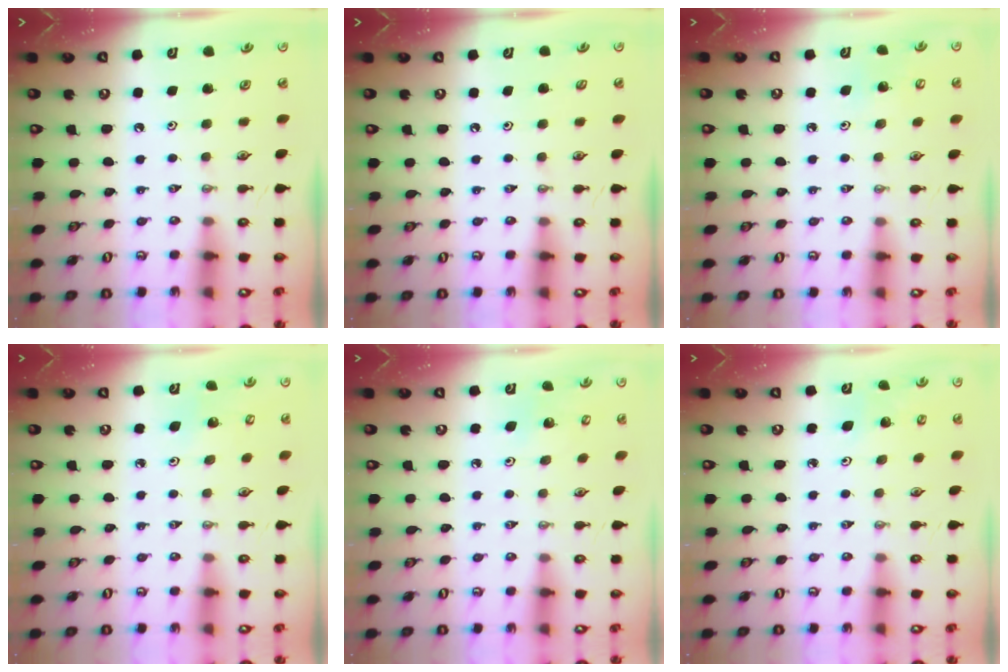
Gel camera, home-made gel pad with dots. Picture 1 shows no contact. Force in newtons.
{"total": 1.1, "press": 0.1, "slide": 1.1}
{"total": 7.0, "press": 6.9, "slide": 0.9}
{"total": 3.4, "press": 3.2, "slide": 1.1}
{"total": 4.3, "press": 4.3, "slide": 0.3}
{"total": 3.7, "press": 3.7, "slide": 0.3}